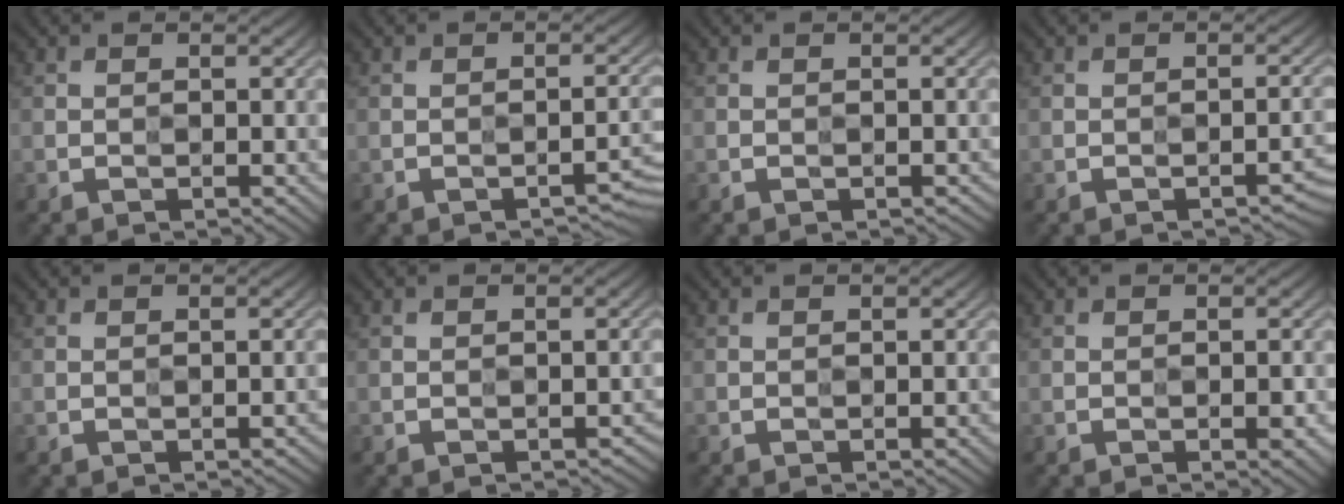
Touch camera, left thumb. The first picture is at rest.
{"total": 2.7, "force": [-1.8, 1.0, 1.8], "torque": [-0.013, -0.002, -0.022]}
{"total": 0.5, "force": [-0.4, 0.3, 0.3], "torque": [-0.002, -0.001, -0.001]}
{"total": 2.7, "force": [-1.5, 1.2, 1.9], "torque": [-0.012, -0.004, -0.014]}
{"total": 1.2, "force": [-0.7, 0.4, 0.9], "torque": [-0.005, 0.000, -0.004]}
{"total": 2.2, "force": [-1.1, 1.2, 1.5], "torque": [-0.007, -0.005, -0.007]}
{"total": 0.8, "force": [-0.4, 0.3, 0.6], "torque": [-0.005, 0.001, -0.004]}
{"total": 2.0, "force": [-1.0, 1.0, 1.5], "torque": [-0.011, -0.006, -0.010]}